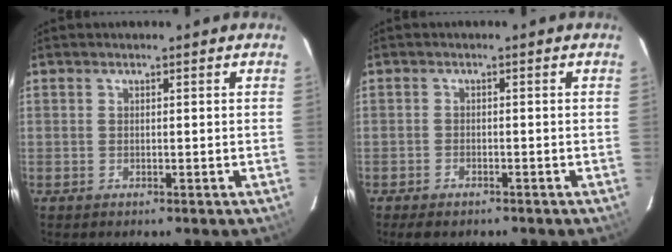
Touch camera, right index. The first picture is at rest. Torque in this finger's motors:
{"motor_torque": [-0.19, -0.15, -0.45, -0.14]}